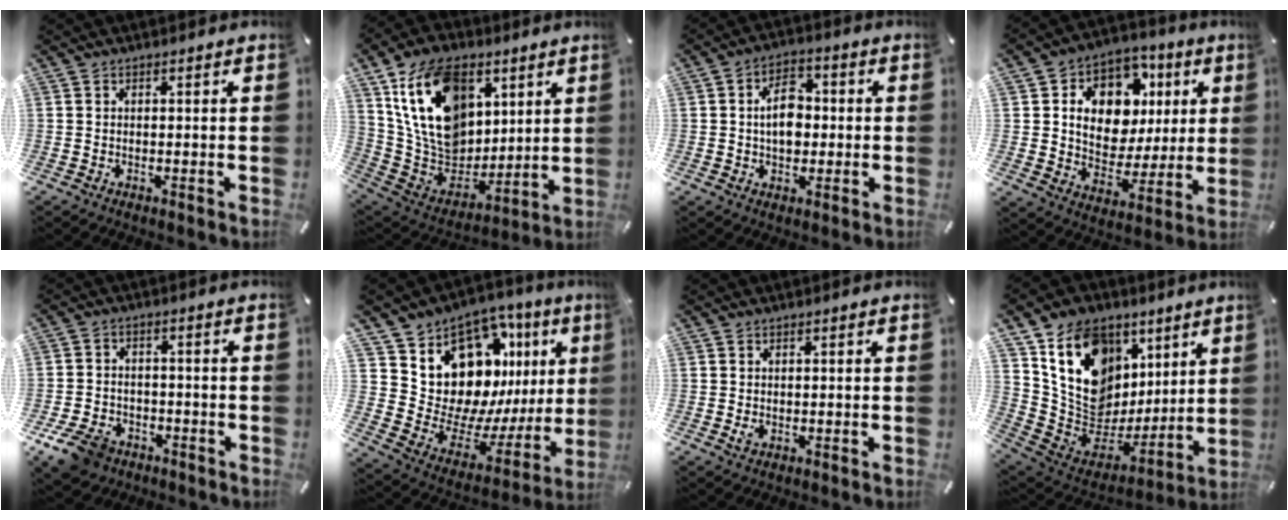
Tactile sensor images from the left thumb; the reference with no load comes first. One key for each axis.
{"total": 20.7, "fx": 8.4, "fy": 15.0, "fz": 11.5, "tx": -0.221, "ty": -0.030, "tz": 0.160}
{"total": 8.5, "fx": 0.2, "fy": 6.0, "fz": 6.0, "tx": -0.107, "ty": 0.003, "tz": -0.003}
{"total": 13.5, "fx": 4.1, "fy": 10.9, "fz": 6.8, "tx": -0.108, "ty": -0.022, "tz": 0.083}
{"total": 8.3, "fx": -4.9, "fy": 5.7, "fz": 3.5, "tx": -0.084, "ty": 0.027, "tz": -0.093}
{"total": 16.1, "fx": 9.0, "fy": 11.8, "fz": 6.3, "tx": -0.070, "ty": -0.105, "tz": 0.182}
{"total": 1.1, "fx": 0.0, "fy": 0.9, "fz": 0.7, "tx": -0.013, "ty": 0.002, "tz": -0.001}
{"total": 18.3, "fx": 7.8, "fy": 14.3, "fz": 8.2, "tx": -0.127, "ty": -0.054, "tz": 0.158}